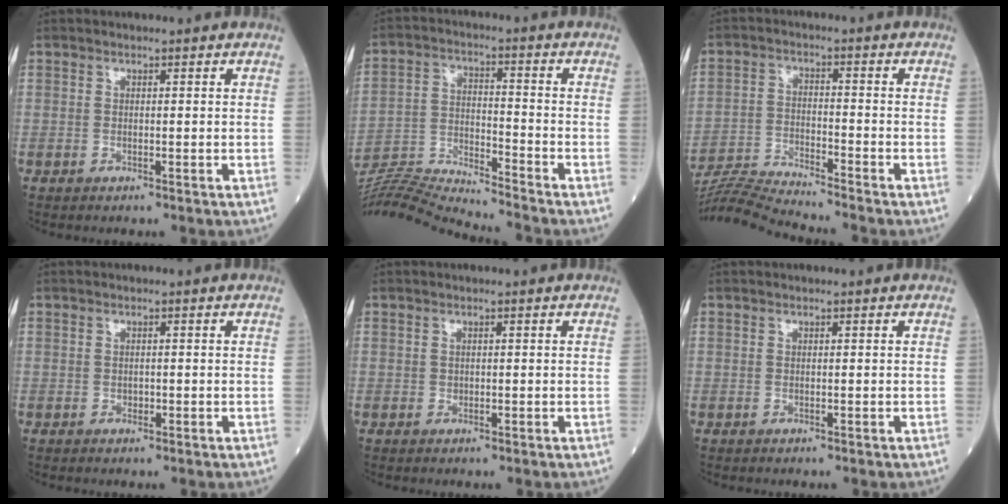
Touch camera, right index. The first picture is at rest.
{"total": 13.3, "force": [-12.9, -2.3, 2.4], "torque": [-0.045, 0.007, -0.233]}
{"total": 8.4, "force": [-8.0, -2.3, 1.0], "torque": [-0.027, -0.013, -0.154]}
{"total": 0.5, "force": [-0.2, 0.4, 0.3], "torque": [-0.004, 0.001, -0.004]}
{"total": 0.0}
{"total": 0.0}